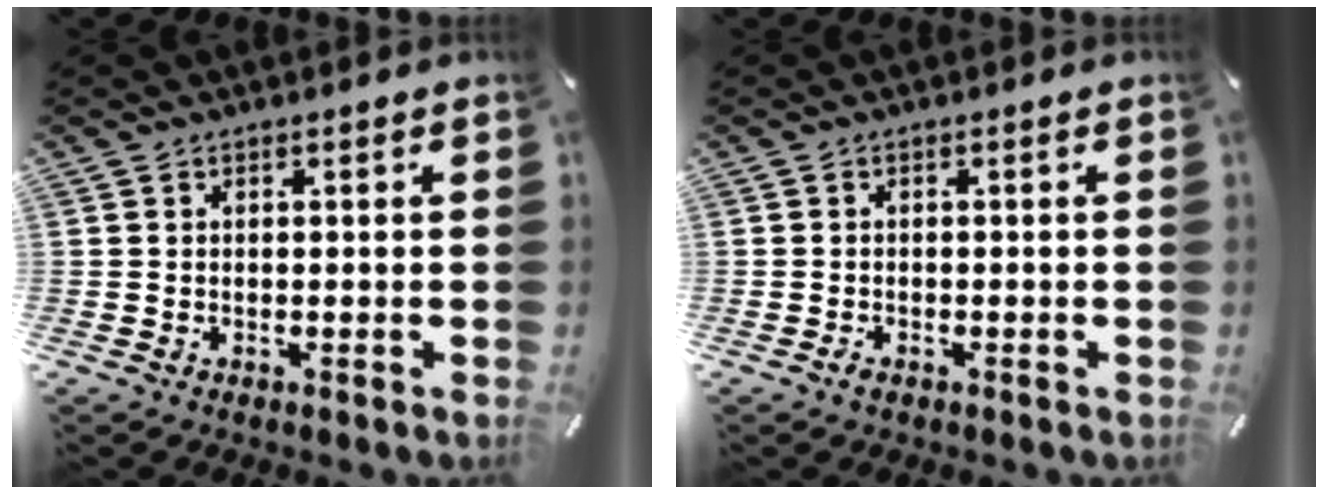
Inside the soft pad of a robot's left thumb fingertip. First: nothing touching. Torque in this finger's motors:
{"motor_torque": [0.00, 0.00, 0.00, 0.00, 0.00]}